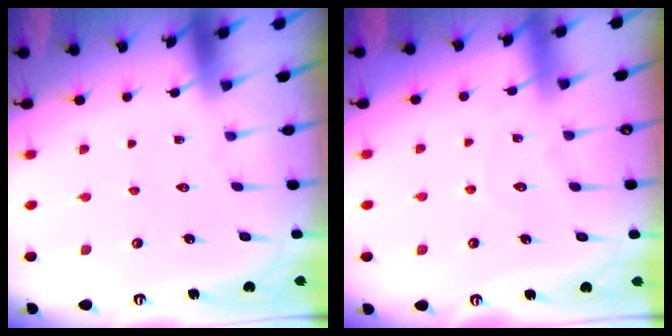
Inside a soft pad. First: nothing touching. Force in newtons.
{"total": 6.0, "press": 5.9, "slide": 0.7}